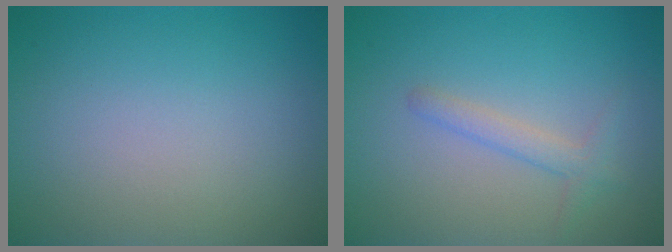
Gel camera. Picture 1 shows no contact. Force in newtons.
{"total": 1.7, "press": 1.7, "slide": 0.1}